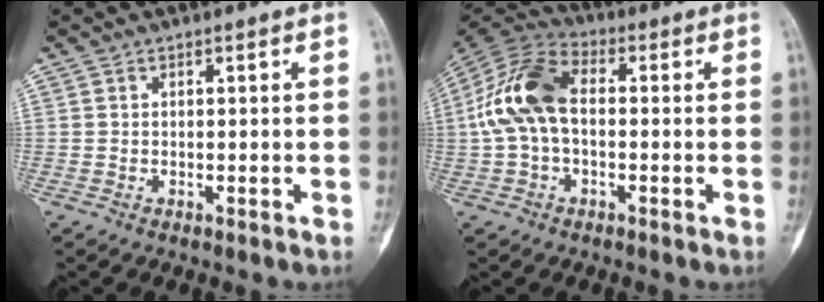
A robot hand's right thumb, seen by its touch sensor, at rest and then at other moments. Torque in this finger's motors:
{"motor_torque": [1.93, 1.94, 1.00, -0.89, 0.51]}